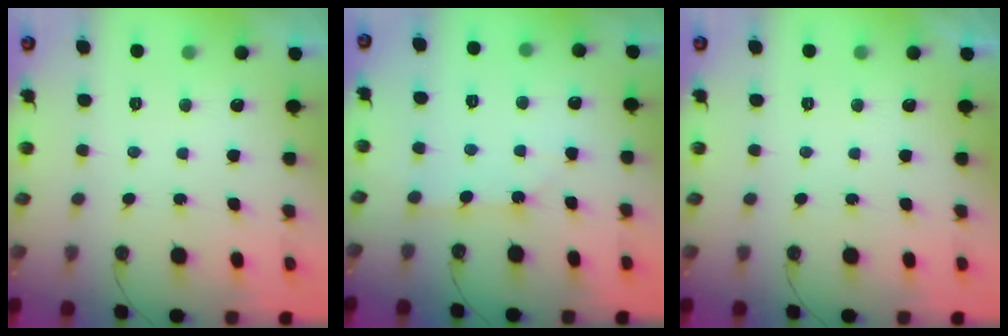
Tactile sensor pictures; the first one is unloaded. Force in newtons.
{"total": 1.8, "press": 1.8, "slide": 0.3}
{"total": 0.0}